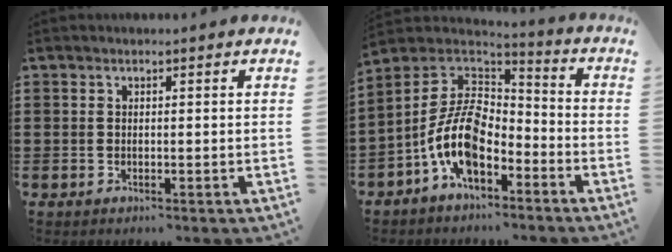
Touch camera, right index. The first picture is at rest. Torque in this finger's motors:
{"motor_torque": [2.14, 0.00, 1.05, 0.19]}